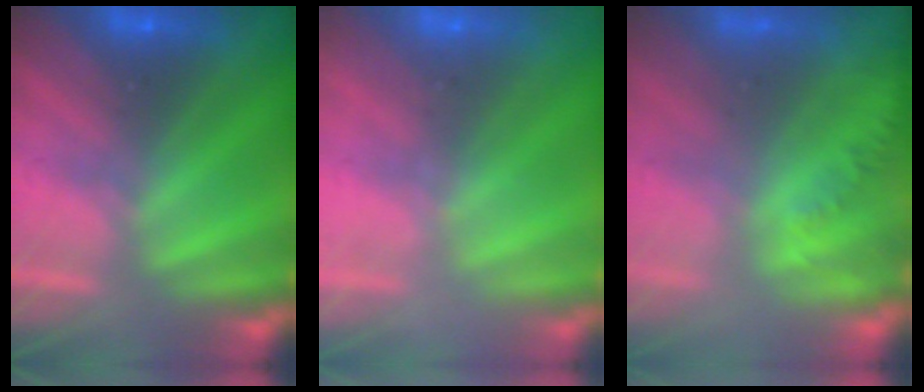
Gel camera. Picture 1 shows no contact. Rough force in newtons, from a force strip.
{"total": 2.2}
{"total": 1.3}